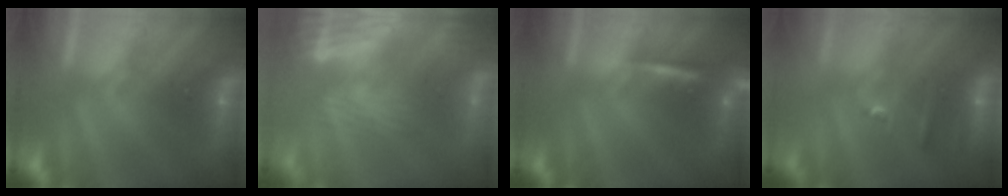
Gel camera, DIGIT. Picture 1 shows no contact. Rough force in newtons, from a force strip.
{"total": 3.6}
{"total": 2.3}
{"total": 2.5}